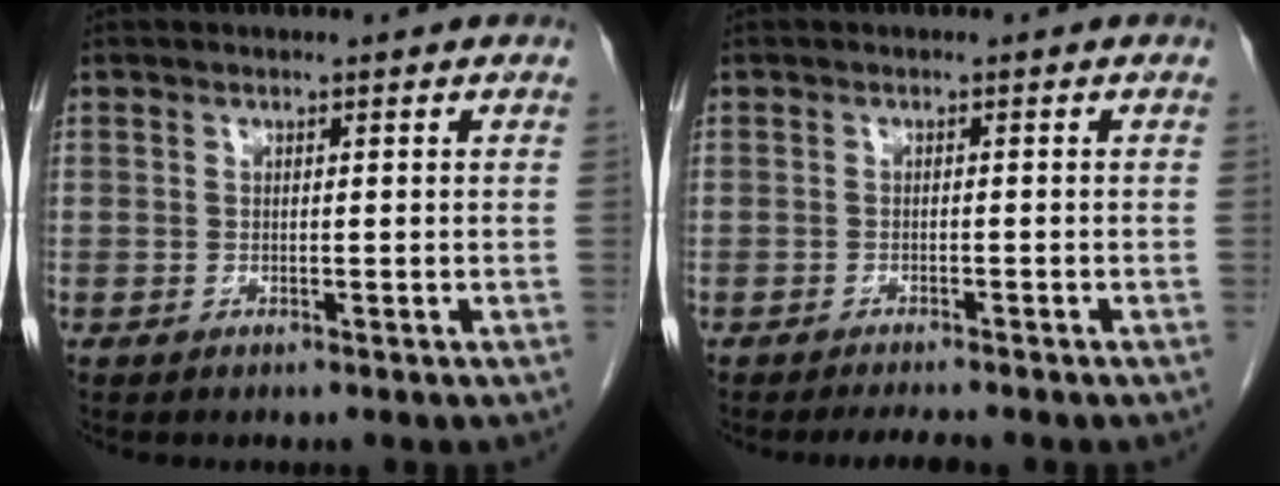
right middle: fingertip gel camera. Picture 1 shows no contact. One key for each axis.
{"total": 2.9, "fx": -2.7, "fy": 0.2, "fz": 1.2, "tx": -0.020, "ty": -0.008, "tz": -0.039}